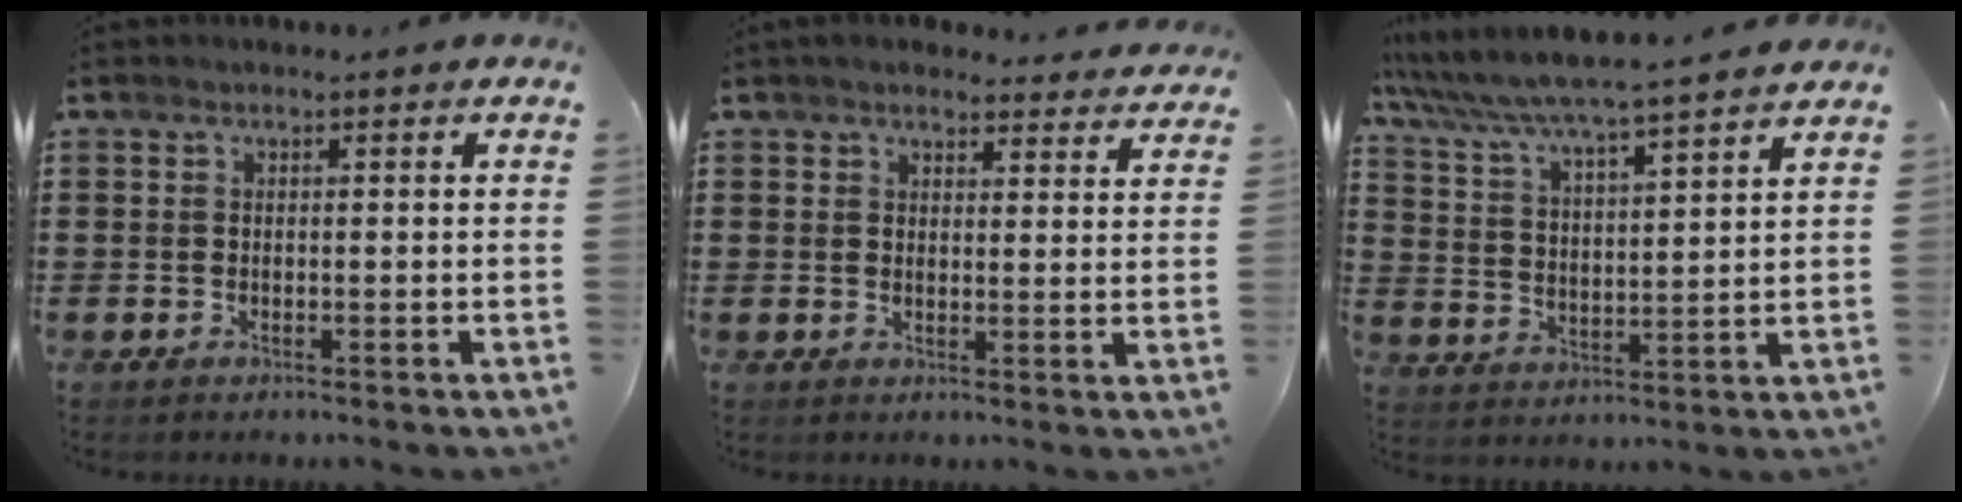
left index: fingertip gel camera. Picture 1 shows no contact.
{"total": 3.5, "force": [3.4, 0.8, 0.8], "torque": [-0.017, -0.011, 0.061]}
{"total": 4.9, "force": [4.5, -0.5, 1.9], "torque": [-0.060, -0.037, 0.068]}